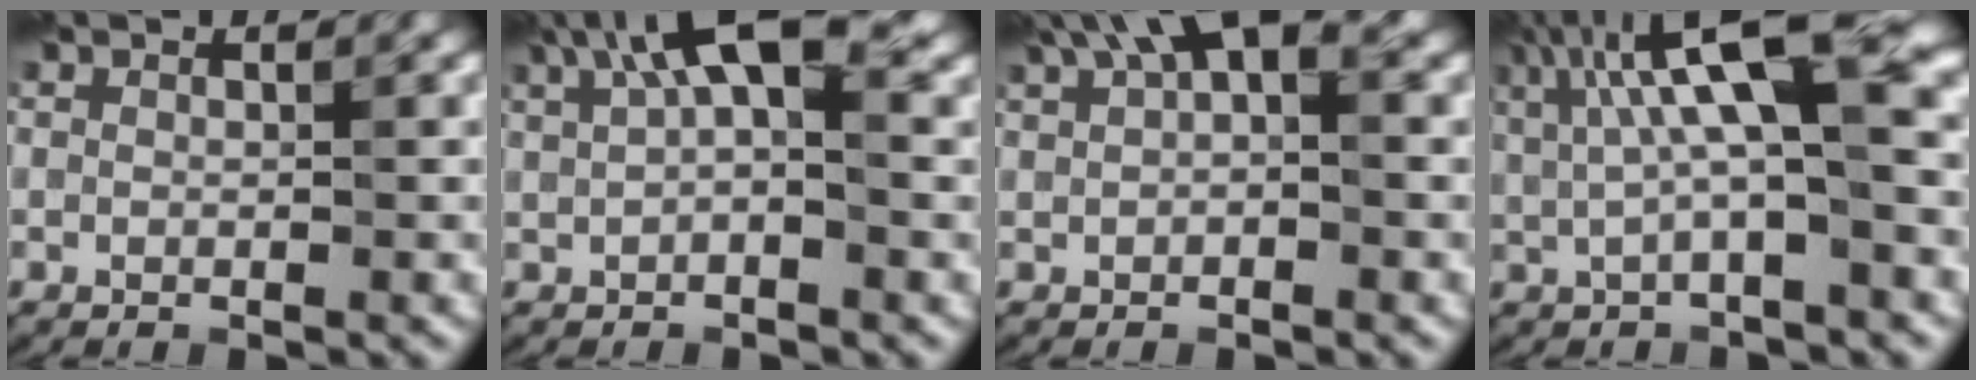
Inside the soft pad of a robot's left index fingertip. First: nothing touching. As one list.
[{"total": 6.9, "force": [2.9, 2.7, 5.7], "torque": [-0.091, 0.018, 0.039]}, {"total": 5.3, "force": [2.7, 2.0, 4.1], "torque": [-0.061, 0.016, 0.037]}, {"total": 8.8, "force": [2.3, 2.2, 8.2], "torque": [-0.140, 0.010, 0.034]}]